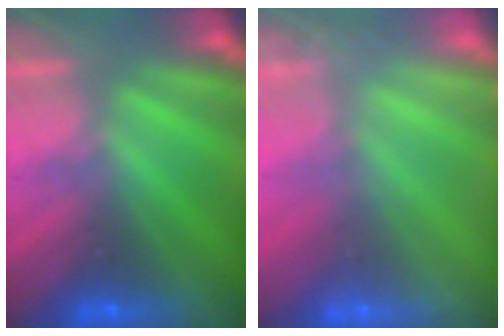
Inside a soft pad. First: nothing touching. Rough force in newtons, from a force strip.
{"total": 2.4}